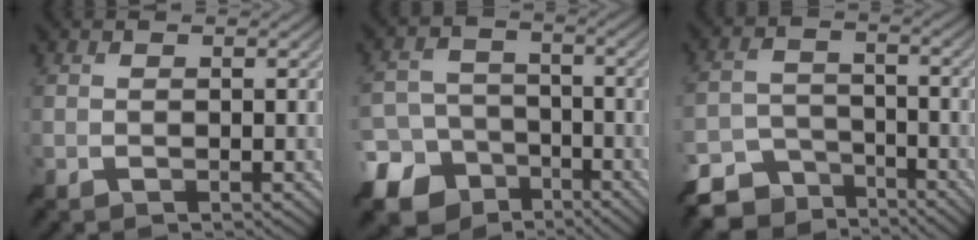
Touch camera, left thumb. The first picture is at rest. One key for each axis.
{"total": 12.6, "fx": -7.4, "fy": 9.6, "fz": 3.3, "tx": -0.108, "ty": -0.038, "tz": -0.137}
{"total": 8.5, "fx": -6.9, "fy": 4.0, "fz": 2.9, "tx": -0.059, "ty": -0.015, "tz": -0.124}